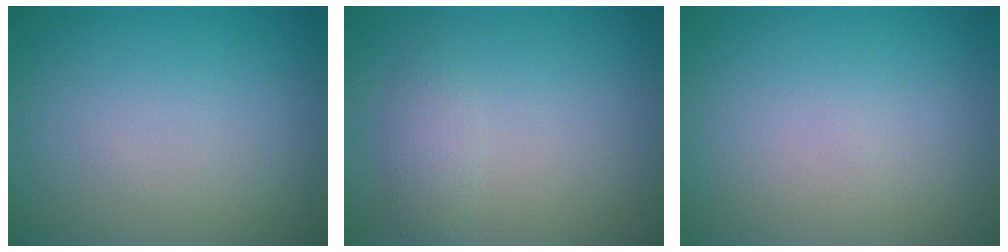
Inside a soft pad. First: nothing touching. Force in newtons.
{"total": 1.6, "press": 1.6, "slide": 0.1}
{"total": 0.0}